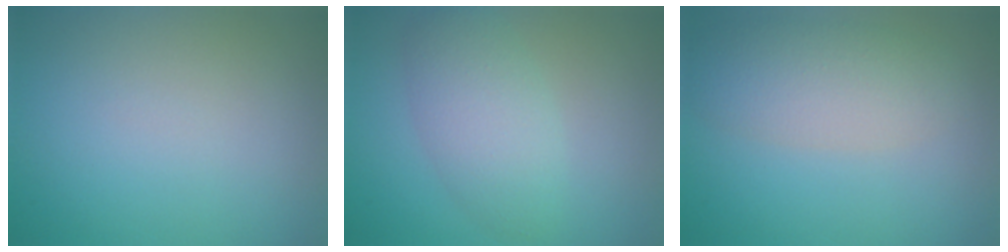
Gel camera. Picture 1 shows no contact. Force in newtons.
{"total": 4.2, "press": 4.1, "slide": 0.3}
{"total": 4.5, "press": 4.4, "slide": 0.4}